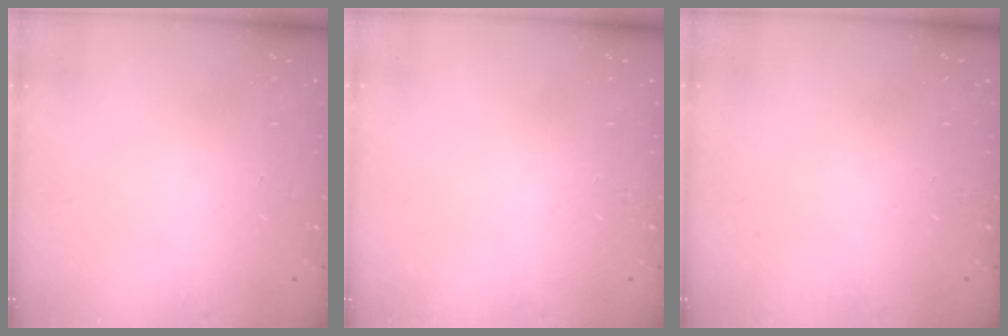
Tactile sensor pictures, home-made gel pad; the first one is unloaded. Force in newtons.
{"total": 0.0}
{"total": 0.0}